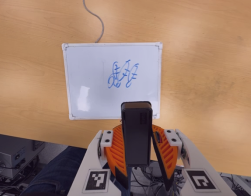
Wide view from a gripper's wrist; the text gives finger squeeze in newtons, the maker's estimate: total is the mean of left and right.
{"total": 6.3, "left": 6.0, "right": 6.6}